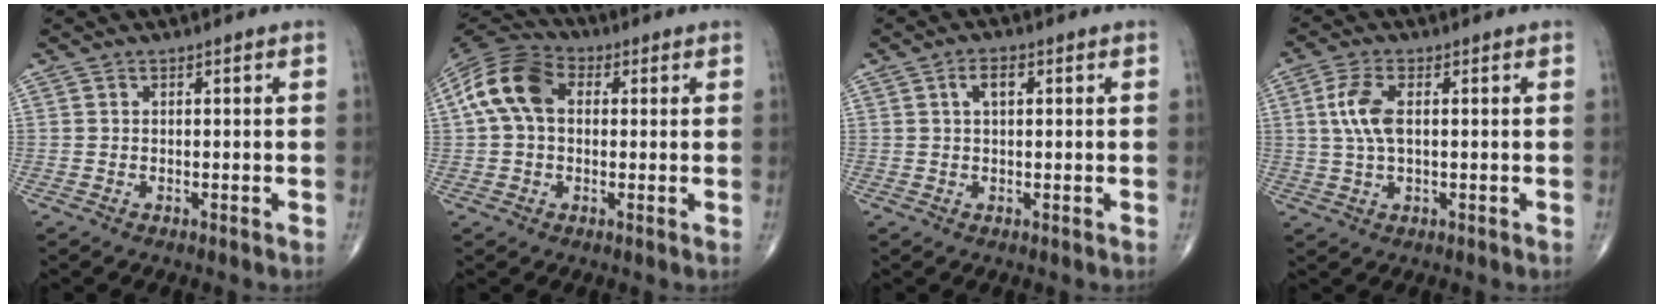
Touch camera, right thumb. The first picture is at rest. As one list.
[{"total": 12.0, "force": [1.9, 8.2, 8.5], "torque": [-0.165, 0.032, 0.024]}, {"total": 2.9, "force": [0.9, 1.4, 2.4], "torque": [-0.040, 0.006, 0.015]}, {"total": 6.4, "force": [1.0, 2.9, 5.5], "torque": [-0.131, 0.007, 0.019]}]